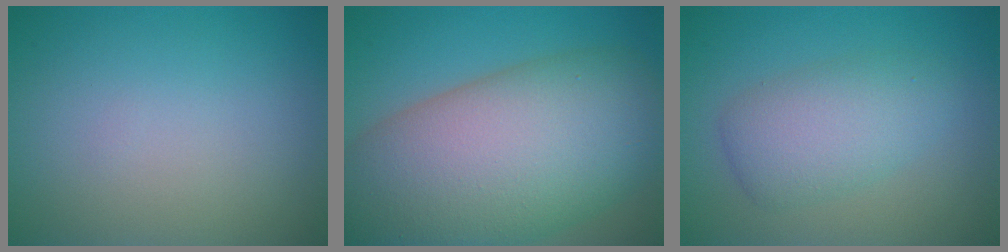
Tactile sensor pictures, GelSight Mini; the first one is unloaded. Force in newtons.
{"total": 15.7, "press": 15.7, "slide": 0.8}
{"total": 4.4, "press": 4.4, "slide": 0.1}